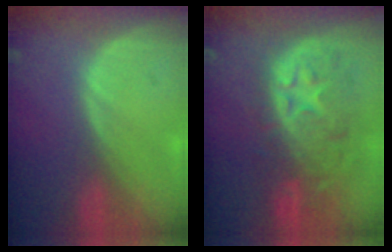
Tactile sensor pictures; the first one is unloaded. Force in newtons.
{"total": 11.1, "press": 9.9, "slide": 5.1}